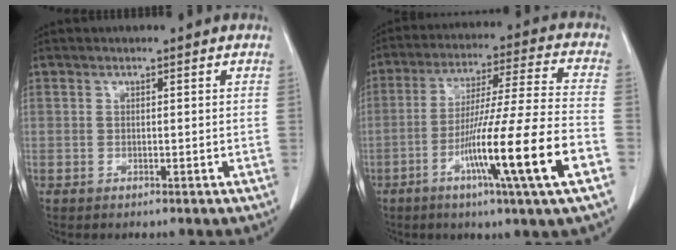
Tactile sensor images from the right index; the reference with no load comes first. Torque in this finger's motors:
{"motor_torque": [1.74, -0.40, 0.88, 0.21]}